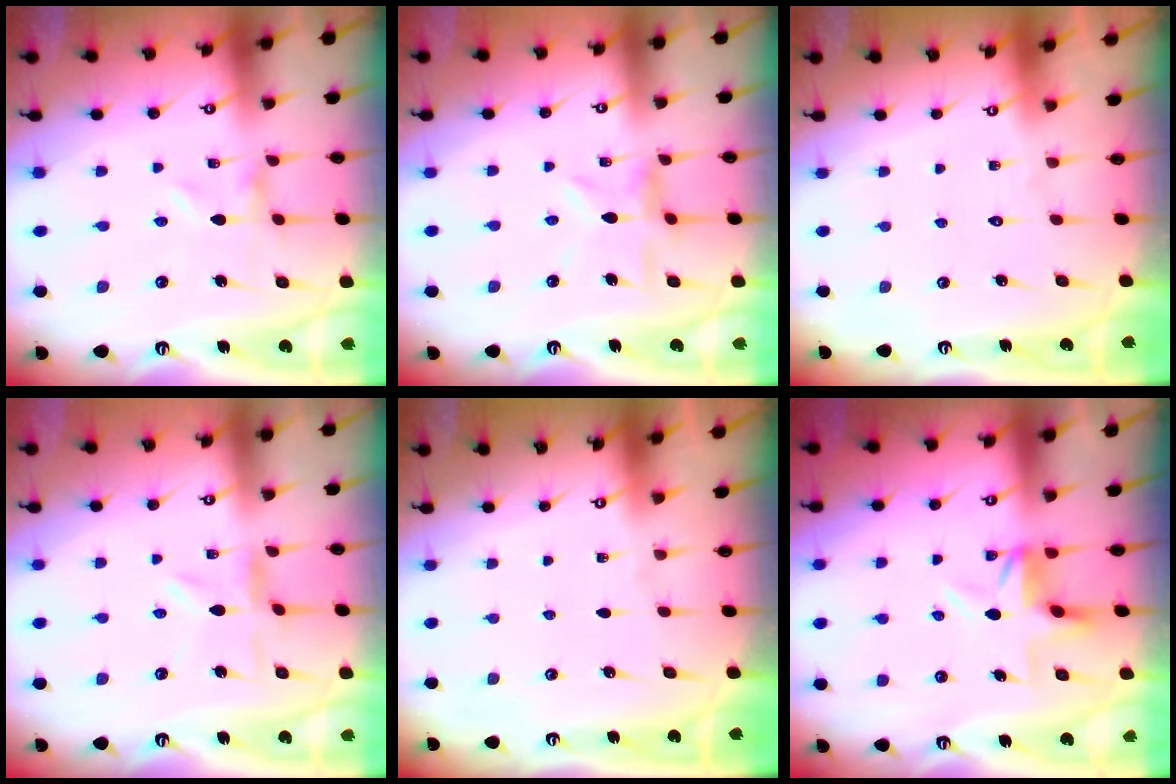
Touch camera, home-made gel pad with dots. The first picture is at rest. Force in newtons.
{"total": 6.7, "press": 6.6, "slide": 0.6}
{"total": 1.6, "press": 1.6, "slide": 0.1}
{"total": 1.4, "press": 1.4, "slide": 0.3}
{"total": 0.0}
{"total": 3.9, "press": 3.8, "slide": 0.4}